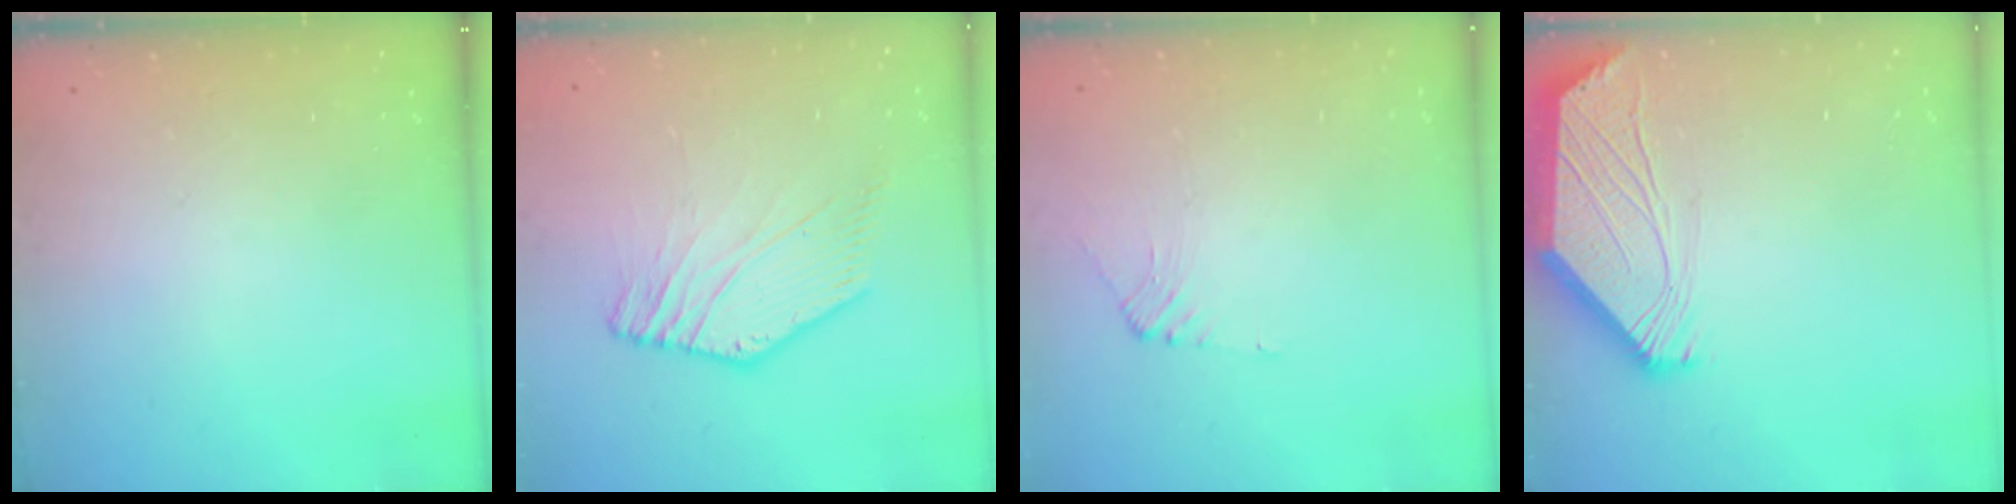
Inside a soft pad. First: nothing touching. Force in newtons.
{"total": 3.7, "press": 3.4, "slide": 1.4}
{"total": 1.8, "press": 1.8, "slide": 0.4}
{"total": 2.5, "press": 2.4, "slide": 0.6}